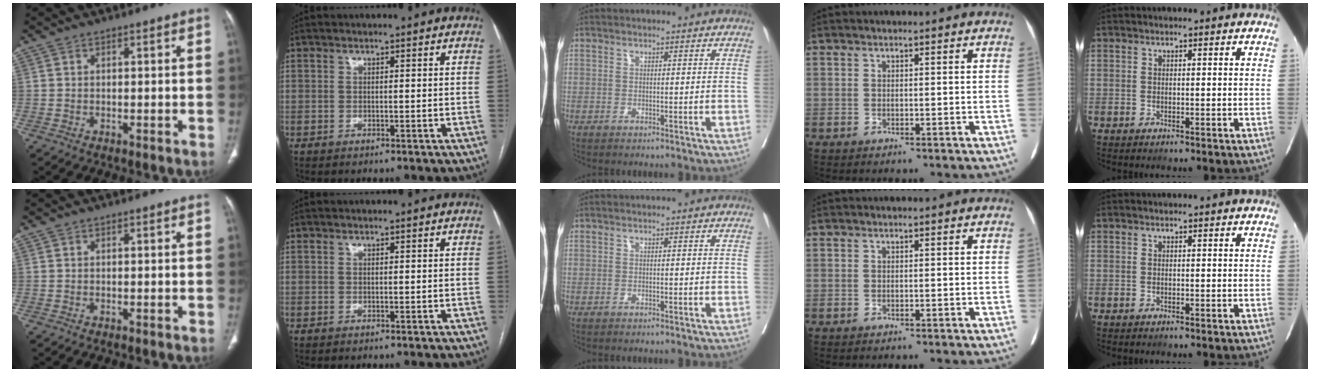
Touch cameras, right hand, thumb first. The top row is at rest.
{}